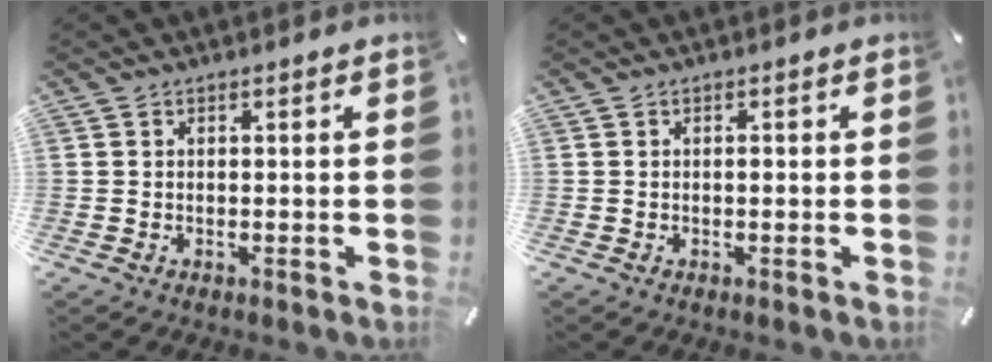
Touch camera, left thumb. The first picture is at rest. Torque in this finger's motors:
{"motor_torque": [0.08, 0.07, 0.06, 0.00, 0.00]}